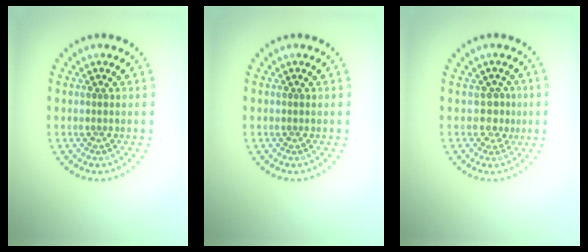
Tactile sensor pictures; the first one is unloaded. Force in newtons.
{"total": 0.0}
{"total": 1.9, "press": 1.3, "slide": 1.4}